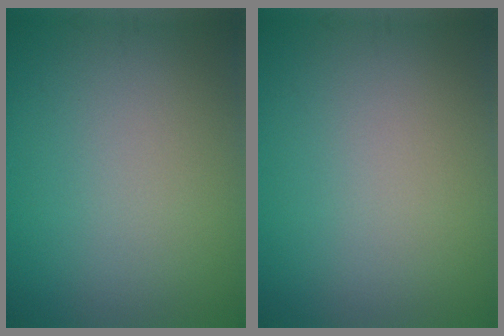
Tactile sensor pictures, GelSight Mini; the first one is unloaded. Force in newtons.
{"total": 0.0}